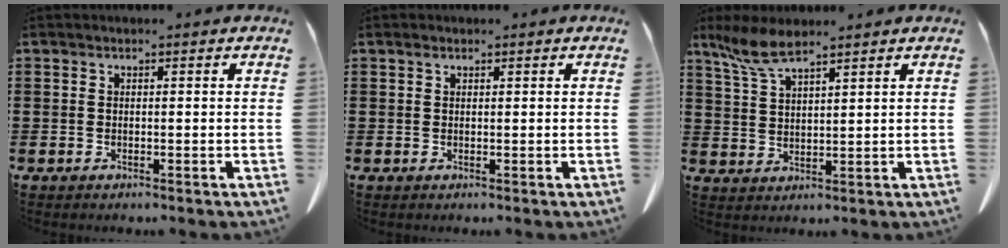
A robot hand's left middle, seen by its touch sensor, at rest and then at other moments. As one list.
[{"total": 0.6, "force": [0.4, 0.3, 0.3], "torque": [-0.009, 0.001, 0.008]}, {"total": 5.6, "force": [4.2, 1.0, 3.6], "torque": [-0.089, -0.008, 0.075]}]